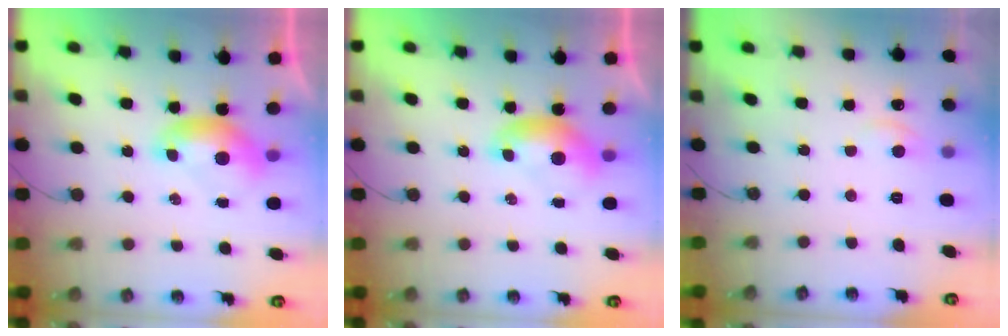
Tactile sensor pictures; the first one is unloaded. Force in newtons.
{"total": 0.0}
{"total": 1.0, "press": 0.5, "slide": 0.9}